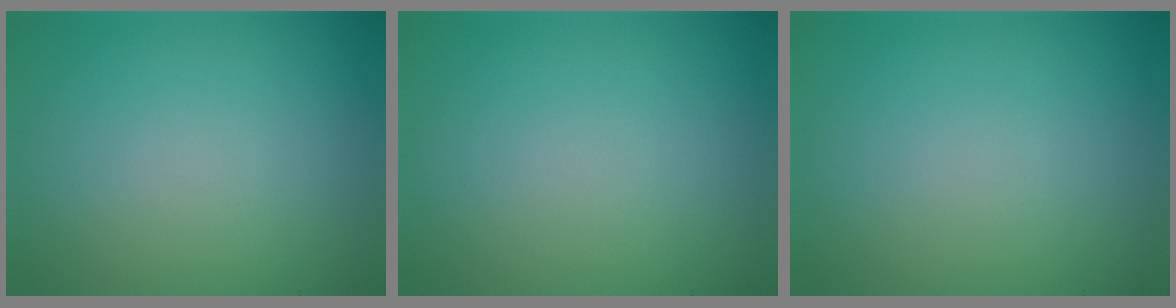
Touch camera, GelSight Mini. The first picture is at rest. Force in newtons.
{"total": 0.0}
{"total": 0.0}